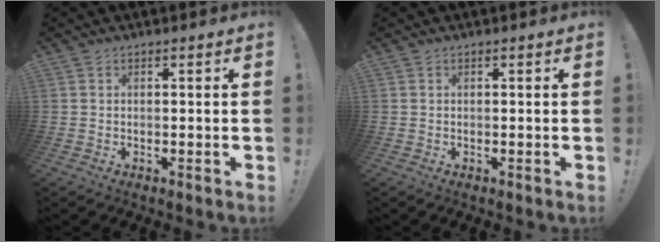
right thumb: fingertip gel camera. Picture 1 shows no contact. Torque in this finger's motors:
{"motor_torque": [0.00, 0.00, 0.00, 0.00, 0.01]}